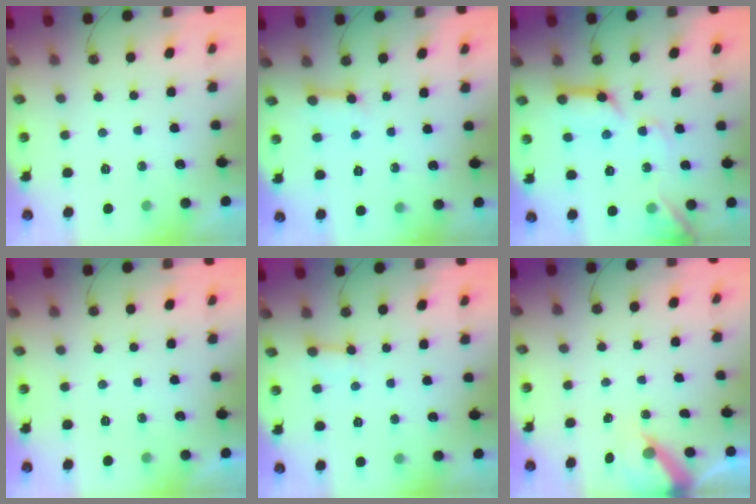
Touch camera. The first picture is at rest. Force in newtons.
{"total": 4.8, "press": 4.8, "slide": 0.6}
{"total": 14.5, "press": 14.4, "slide": 1.4}
{"total": 0.0}
{"total": 3.5, "press": 3.5, "slide": 0.1}
{"total": 6.7, "press": 6.7, "slide": 0.4}